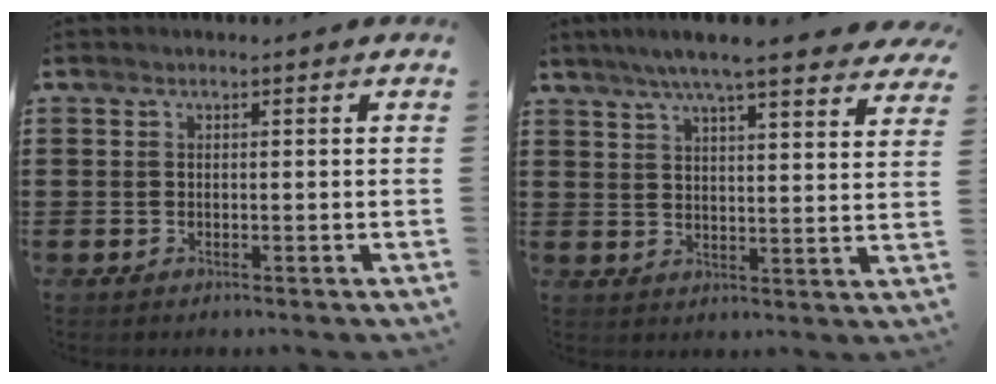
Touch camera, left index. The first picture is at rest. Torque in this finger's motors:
{"motor_torque": [1.78, -0.36, 1.05, 0.21]}